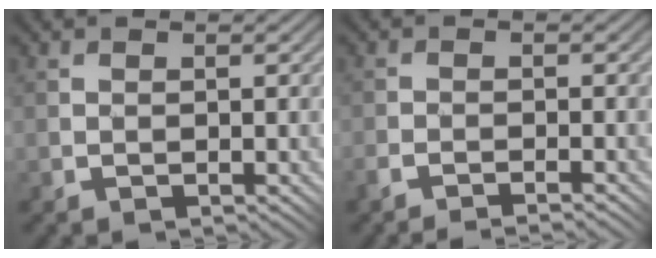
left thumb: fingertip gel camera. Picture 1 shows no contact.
{"total": 2.6, "force": [-2.3, 0.2, 1.2], "torque": [-0.025, 0.004, -0.051]}